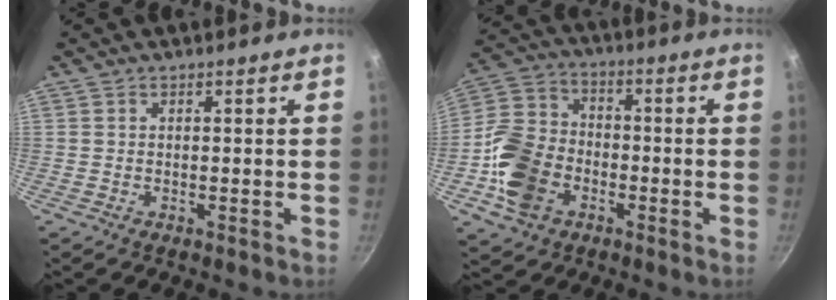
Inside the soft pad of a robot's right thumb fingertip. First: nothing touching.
{"total": 14.7, "force": [-4.9, 10.9, 8.5], "torque": [-0.148, 0.033, -0.106]}